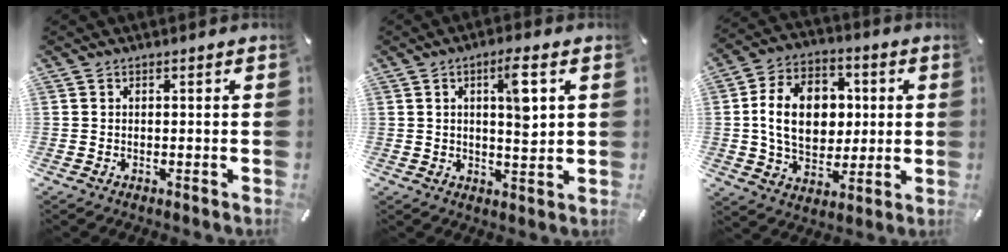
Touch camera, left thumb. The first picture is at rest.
{"total": 7.1, "force": [2.3, 1.6, 6.5], "torque": [-0.099, -0.011, 0.029]}
{"total": 15.9, "force": [1.2, 11.7, 10.7], "torque": [-0.201, 0.017, 0.023]}